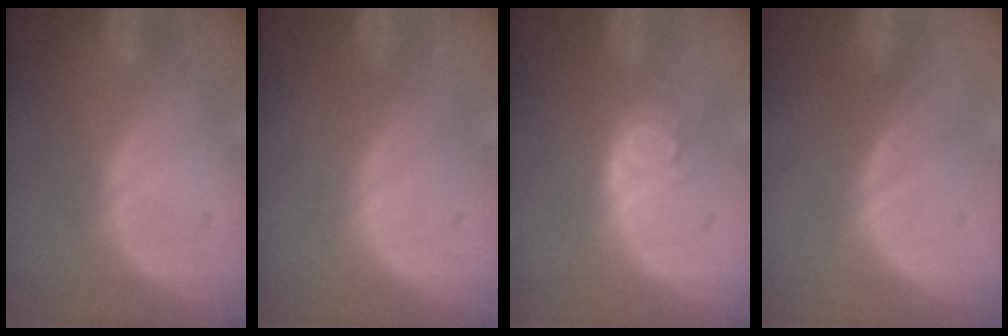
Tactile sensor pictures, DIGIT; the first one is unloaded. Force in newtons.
{"total": 0.0}
{"total": 4.1, "press": 3.6, "slide": 1.9}
{"total": 0.0}